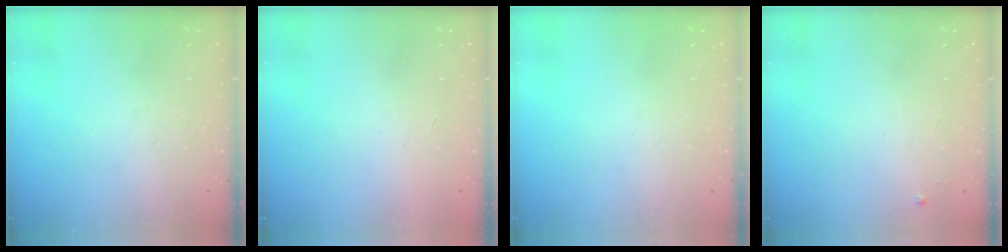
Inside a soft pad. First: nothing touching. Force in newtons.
{"total": 1.8, "press": 1.8, "slide": 0.1}
{"total": 0.0}
{"total": 2.4, "press": 2.4, "slide": 0.4}